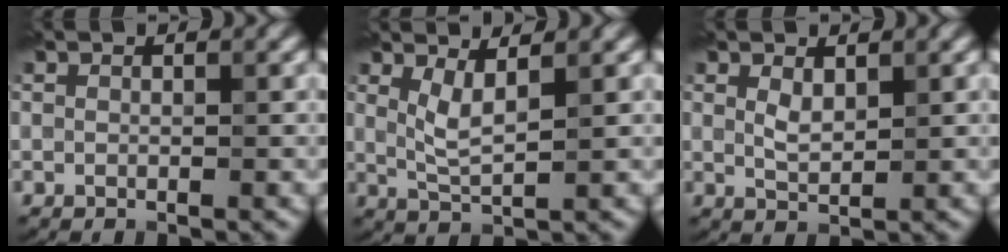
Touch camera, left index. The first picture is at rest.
{"total": 2.5, "force": [1.4, 0.5, 2.1], "torque": [-0.046, -0.006, 0.030]}
{"total": 1.6, "force": [0.9, 0.6, 1.1], "torque": [-0.026, -0.001, 0.022]}